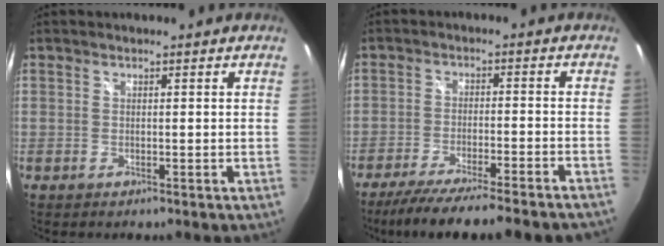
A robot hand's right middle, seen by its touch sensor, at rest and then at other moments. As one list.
[{"total": 16.5, "force": [-14.3, 0.4, 8.1], "torque": [-0.150, -0.037, -0.213]}]